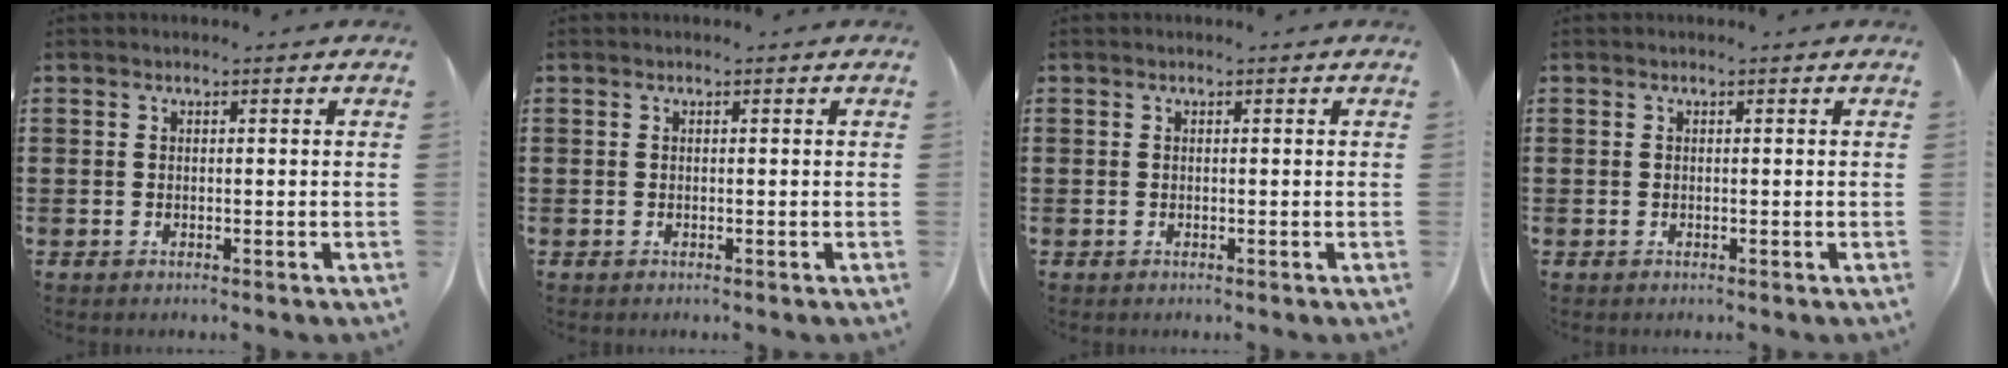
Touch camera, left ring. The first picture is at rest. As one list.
[{"total": 0.0}, {"total": 0.0}, {"total": 0.0}]